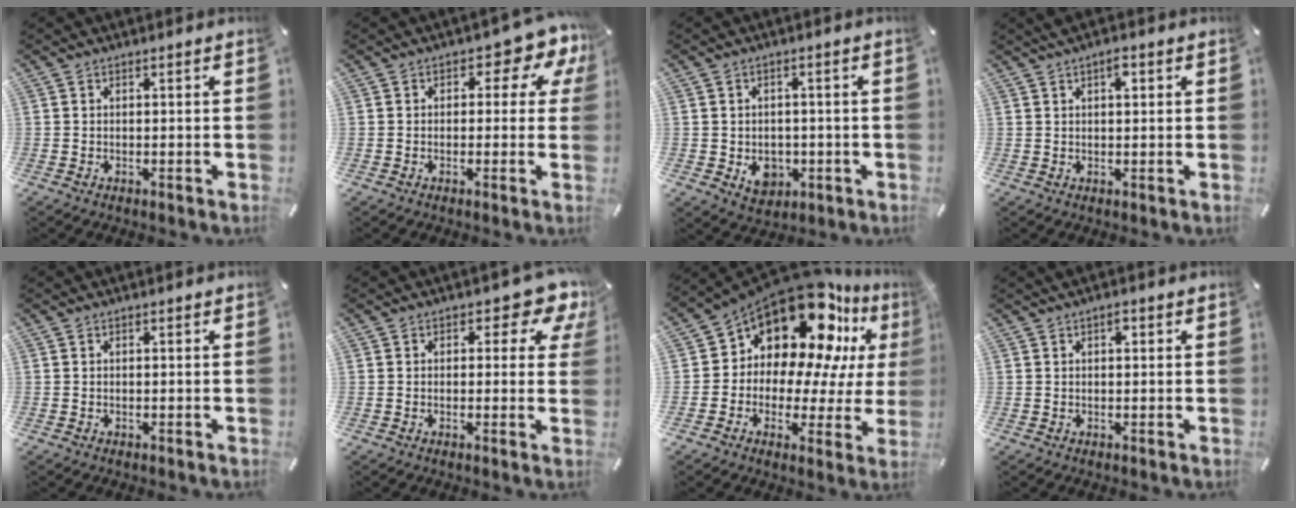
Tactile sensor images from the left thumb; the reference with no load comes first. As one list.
[{"total": 6.7, "force": [2.3, 3.8, 5.0], "torque": [-0.062, -0.011, 0.034]}, {"total": 5.9, "force": [-1.3, 5.1, 2.8], "torque": [-0.021, 0.000, -0.023]}, {"total": 3.0, "force": [1.3, 1.2, 2.4], "torque": [-0.043, 0.004, 0.019]}, {"total": 0.0}, {"total": 6.9, "force": [3.5, 3.6, 4.8], "torque": [-0.046, -0.021, 0.051]}, {"total": 18.2, "force": [11.9, 10.0, 9.5], "torque": [-0.180, -0.114, 0.198]}, {"total": 1.7, "force": [0.6, 0.9, 1.4], "torque": [-0.020, 0.002, 0.008]}]